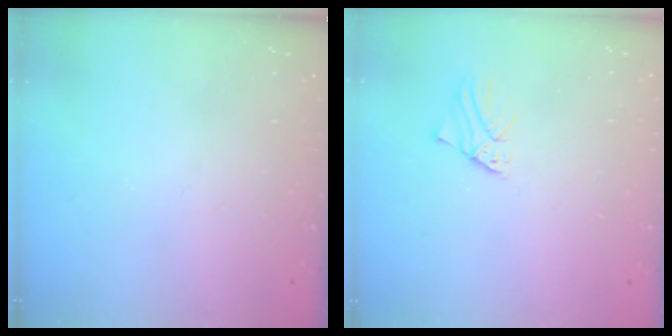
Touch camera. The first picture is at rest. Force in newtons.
{"total": 0.7, "press": 0.7, "slide": 0.1}